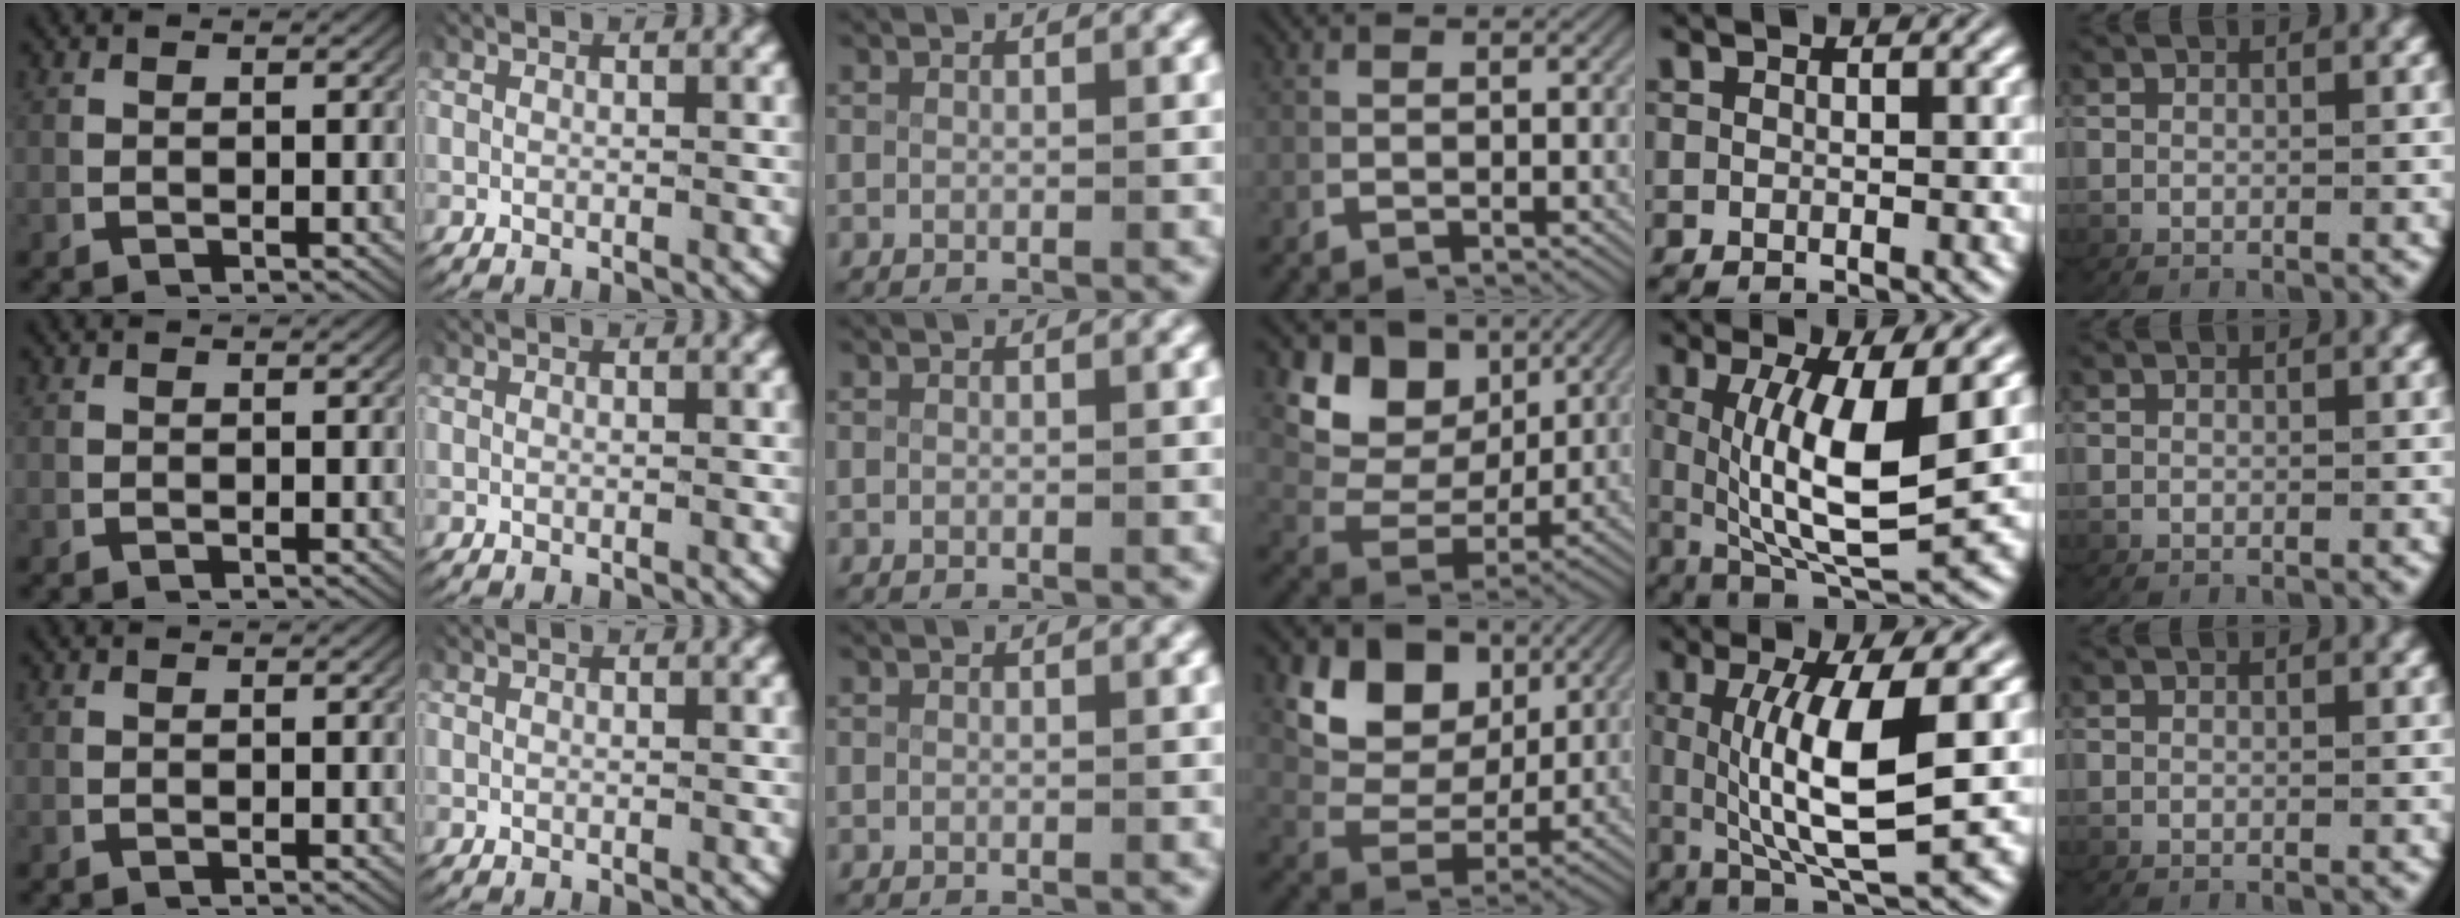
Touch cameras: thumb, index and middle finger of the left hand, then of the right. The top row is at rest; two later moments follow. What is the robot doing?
{"motion": "lift_and_place", "object": "key"}